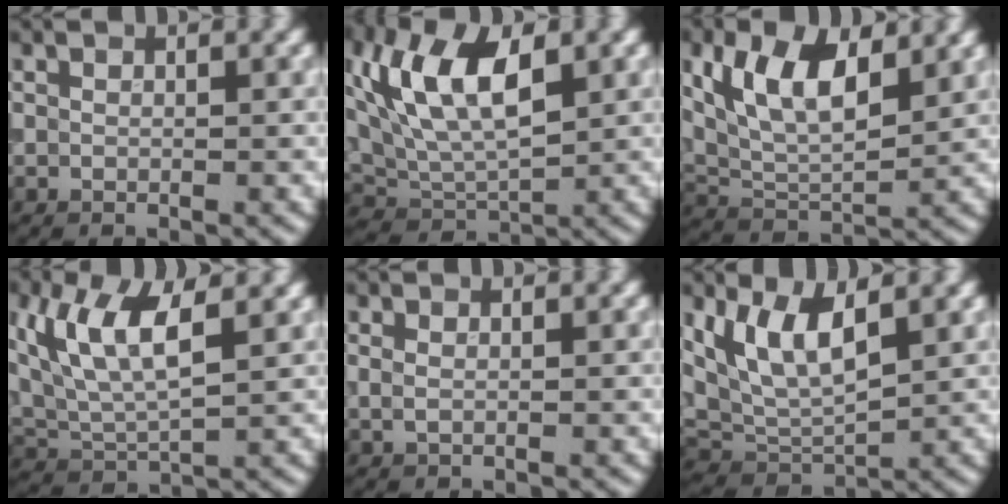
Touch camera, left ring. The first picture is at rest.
{"total": 8.3, "force": [2.6, 4.2, 6.7], "torque": [-0.127, 0.007, 0.042]}
{"total": 7.5, "force": [3.1, 3.6, 5.8], "torque": [-0.116, 0.002, 0.054]}
{"total": 8.5, "force": [3.2, 3.6, 7.0], "torque": [-0.153, 0.013, 0.059]}
{"total": 0.8, "force": [0.2, 0.4, 0.6], "torque": [-0.014, -0.001, 0.006]}
{"total": 6.4, "force": [2.8, 2.9, 5.0], "torque": [-0.111, -0.008, 0.055]}